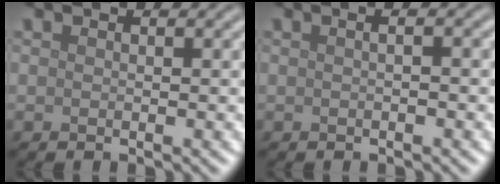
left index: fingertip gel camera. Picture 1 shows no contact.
{"total": 1.7, "force": [0.3, 0.7, 1.5], "torque": [-0.009, -0.001, -0.008]}